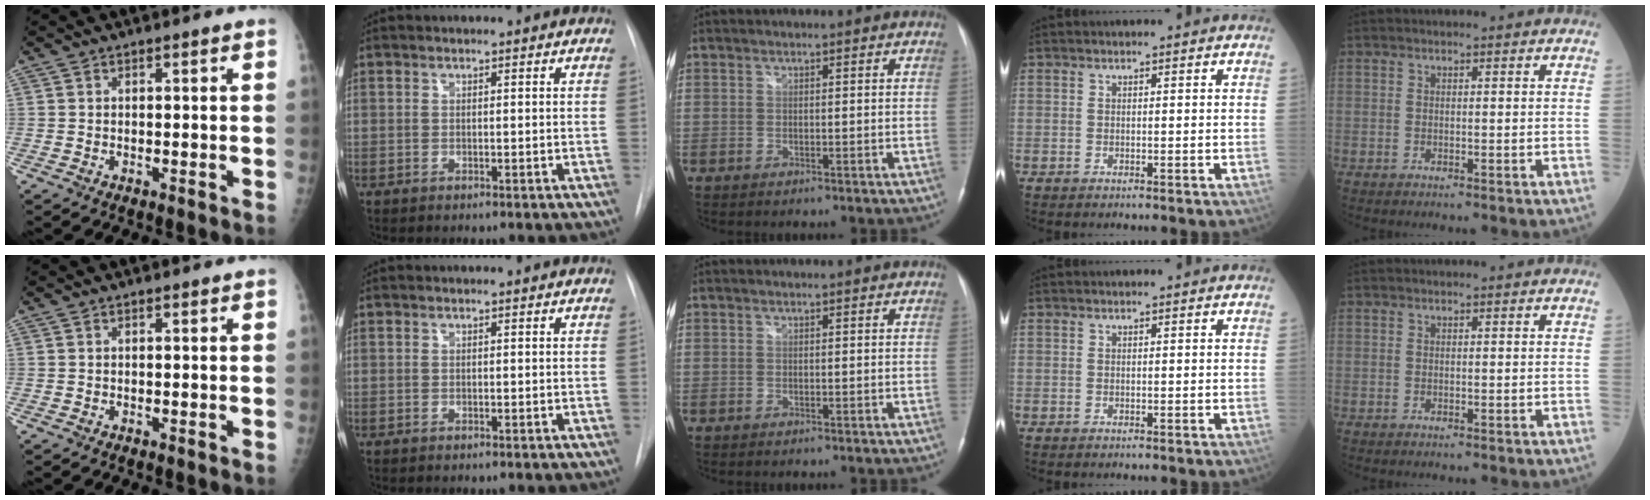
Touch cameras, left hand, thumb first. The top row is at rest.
{}